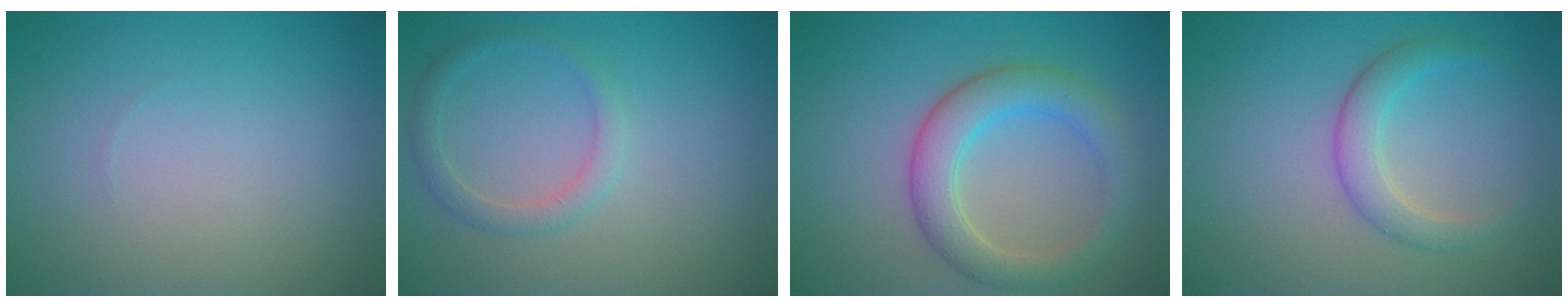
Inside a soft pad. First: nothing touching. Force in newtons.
{"total": 1.7, "press": 1.7, "slide": 0.1}
{"total": 4.6, "press": 4.6, "slide": 0.1}
{"total": 2.7, "press": 2.7, "slide": 0.1}